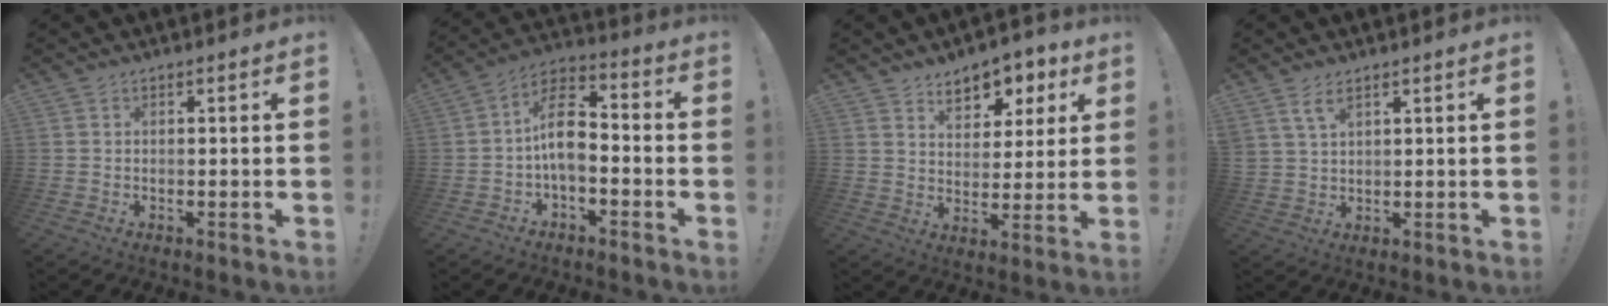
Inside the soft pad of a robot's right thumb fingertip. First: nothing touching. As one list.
[{"total": 11.8, "force": [-0.5, 7.9, 8.8], "torque": [-0.155, 0.019, -0.006]}, {"total": 8.9, "force": [5.7, 5.7, 3.7], "torque": [-0.038, -0.042, 0.102]}, {"total": 4.4, "force": [2.9, 1.6, 3.0], "torque": [-0.058, -0.011, 0.053]}]